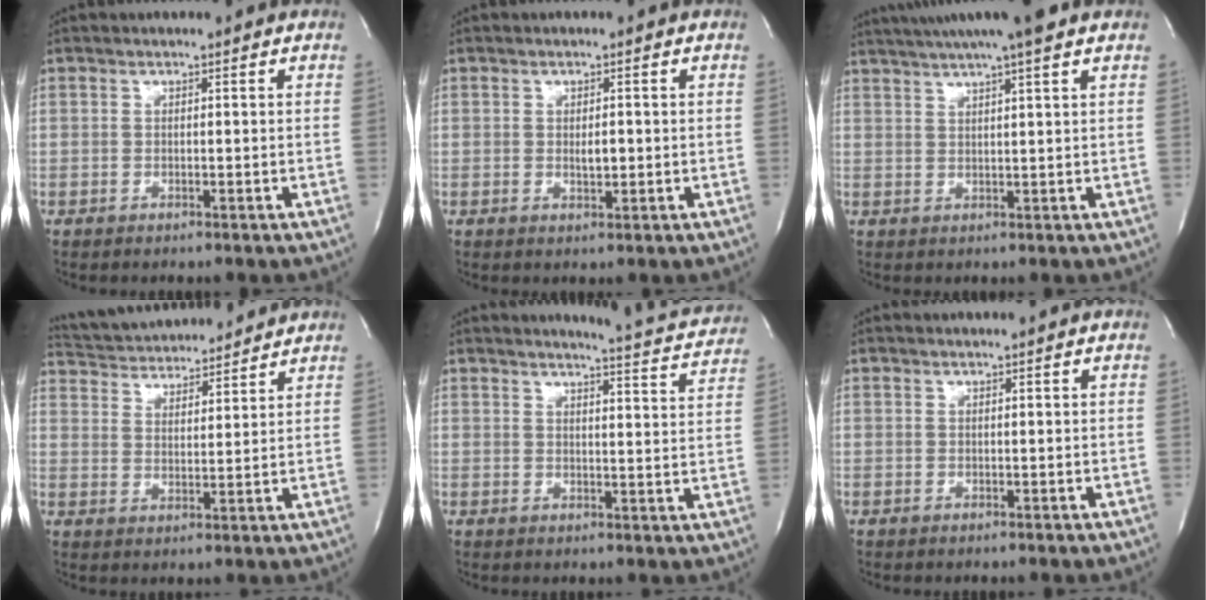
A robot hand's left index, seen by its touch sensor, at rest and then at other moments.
{"total": 1.8, "force": [0.0, 0.7, 1.7], "torque": [-0.029, -0.002, 0.002]}
{"total": 11.5, "force": [9.2, -0.3, 6.8], "torque": [-0.119, 0.027, 0.125]}
{"total": 14.3, "force": [13.6, 2.5, 3.9], "torque": [-0.071, 0.028, 0.215]}
{"total": 10.0, "force": [9.8, 0.0, 1.7], "torque": [-0.026, -0.038, 0.104]}
{"total": 0.8, "force": [0.8, -0.1, 0.2], "torque": [-0.004, 0.007, 0.016]}